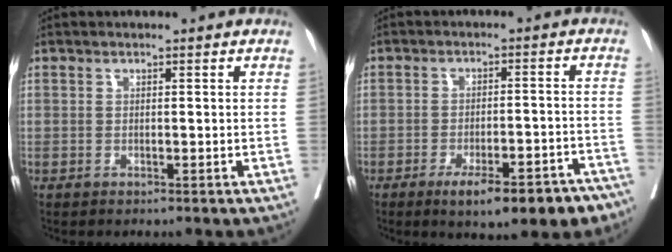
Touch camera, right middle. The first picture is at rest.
{"total": 11.6, "force": [-8.2, 3.0, 7.7], "torque": [-0.077, 0.009, -0.111]}